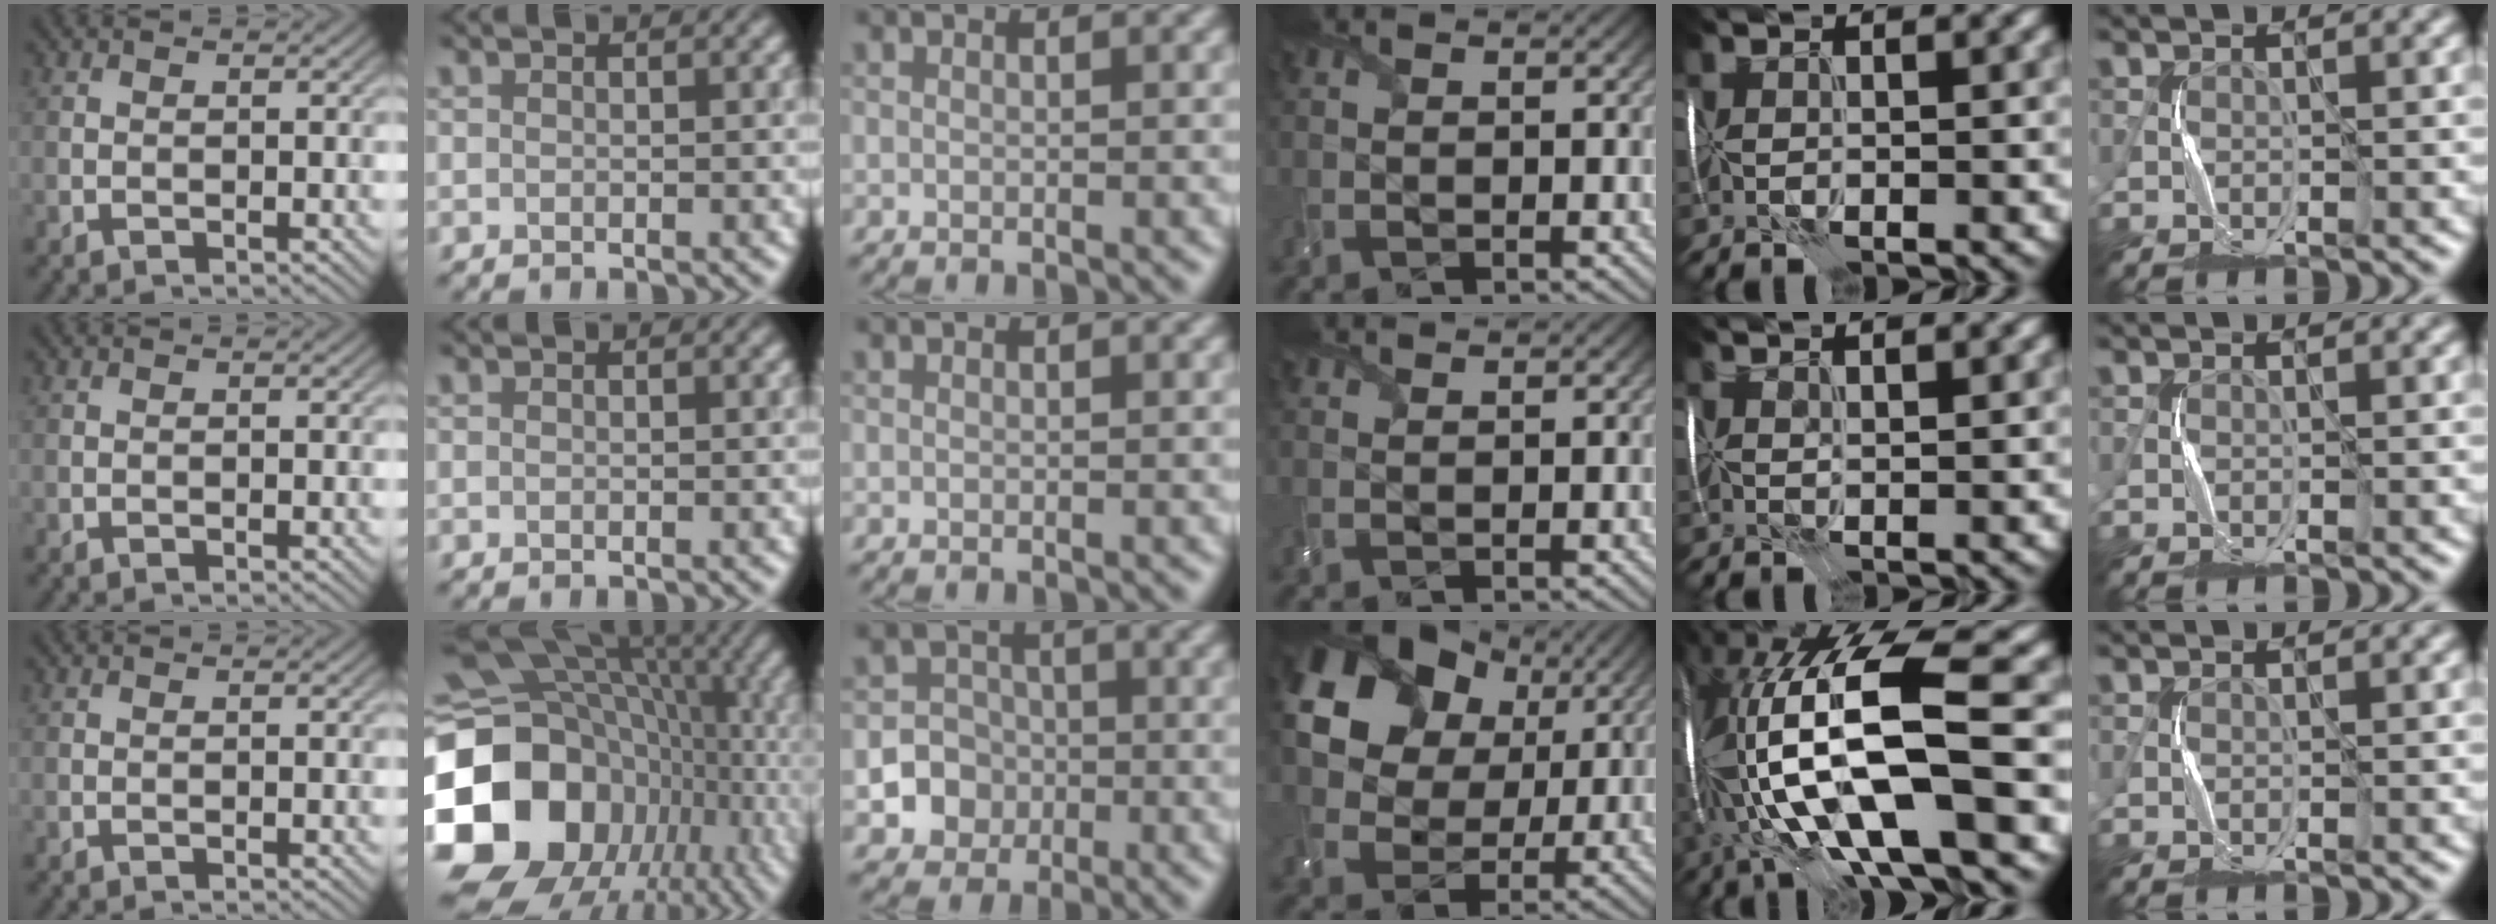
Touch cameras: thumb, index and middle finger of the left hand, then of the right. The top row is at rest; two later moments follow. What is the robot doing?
{"motion": "wrap", "object": "receipt paper"}